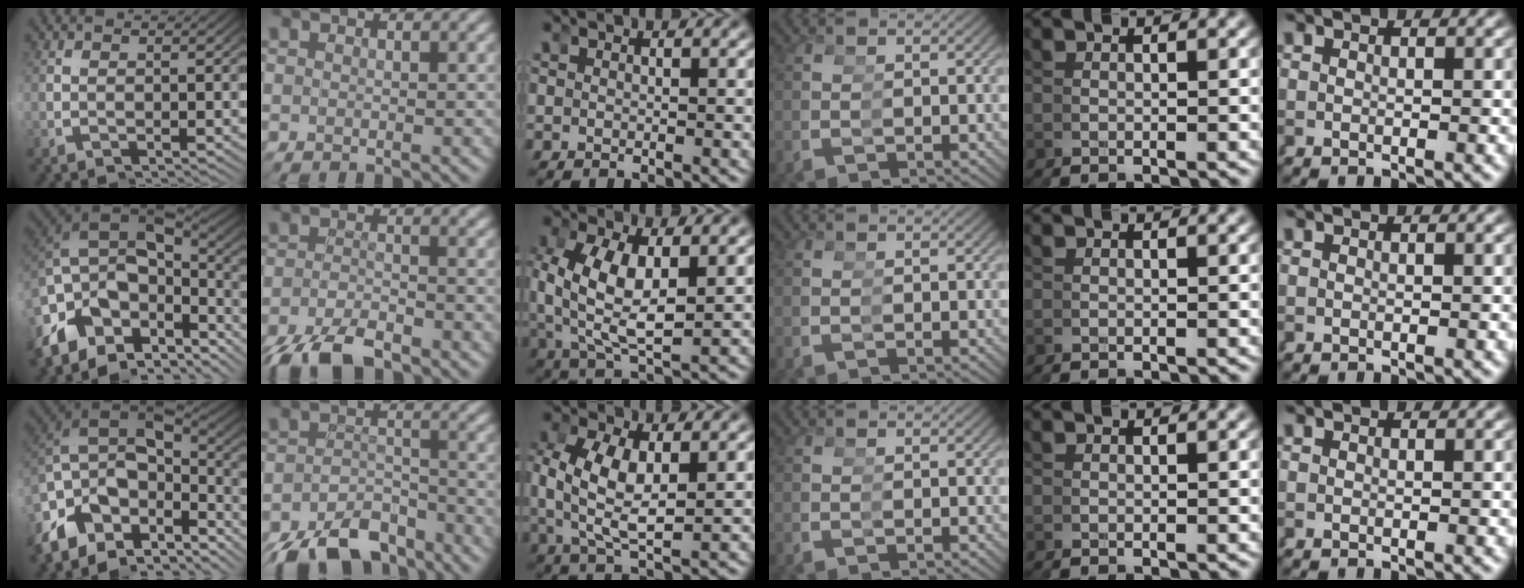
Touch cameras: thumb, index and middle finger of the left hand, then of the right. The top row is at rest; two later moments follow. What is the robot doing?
{"motion": "grasp_and_lifting", "object": "pipette"}